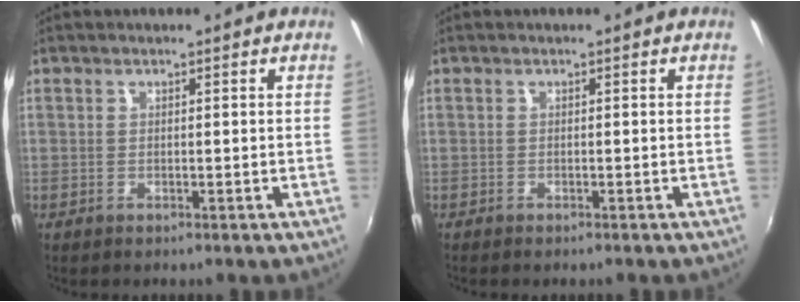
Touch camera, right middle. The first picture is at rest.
{"total": 0.7, "force": [-0.7, 0.1, 0.3], "torque": [-0.007, -0.002, -0.011]}